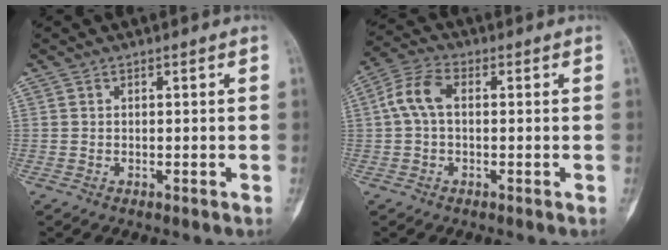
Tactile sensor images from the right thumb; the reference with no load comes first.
{"total": 6.3, "force": [0.5, 3.7, 5.1], "torque": [-0.106, 0.022, 0.002]}